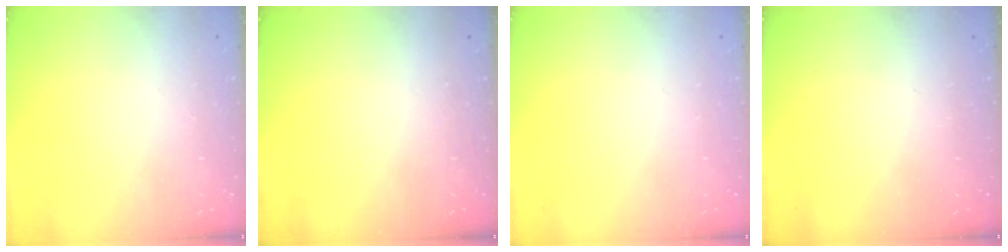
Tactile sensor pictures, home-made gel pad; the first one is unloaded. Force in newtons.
{"total": 0.0}
{"total": 0.0}
{"total": 0.0}